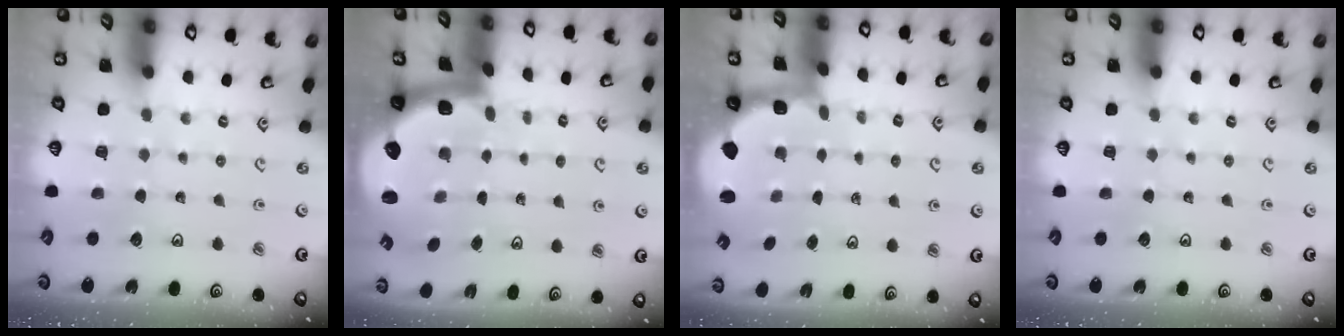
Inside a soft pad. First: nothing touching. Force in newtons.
{"total": 2.8, "press": 2.5, "slide": 1.4}
{"total": 2.2, "press": 1.5, "slide": 1.6}
{"total": 0.0}